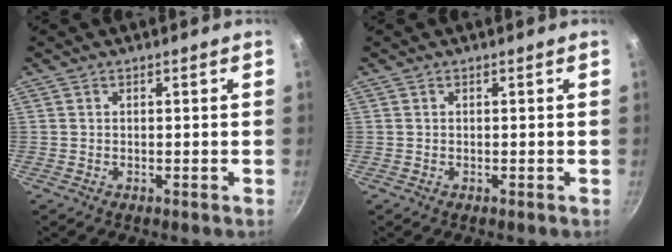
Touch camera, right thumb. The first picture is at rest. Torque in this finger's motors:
{"motor_torque": [0.00, 0.00, 0.00, 0.00, 0.02]}